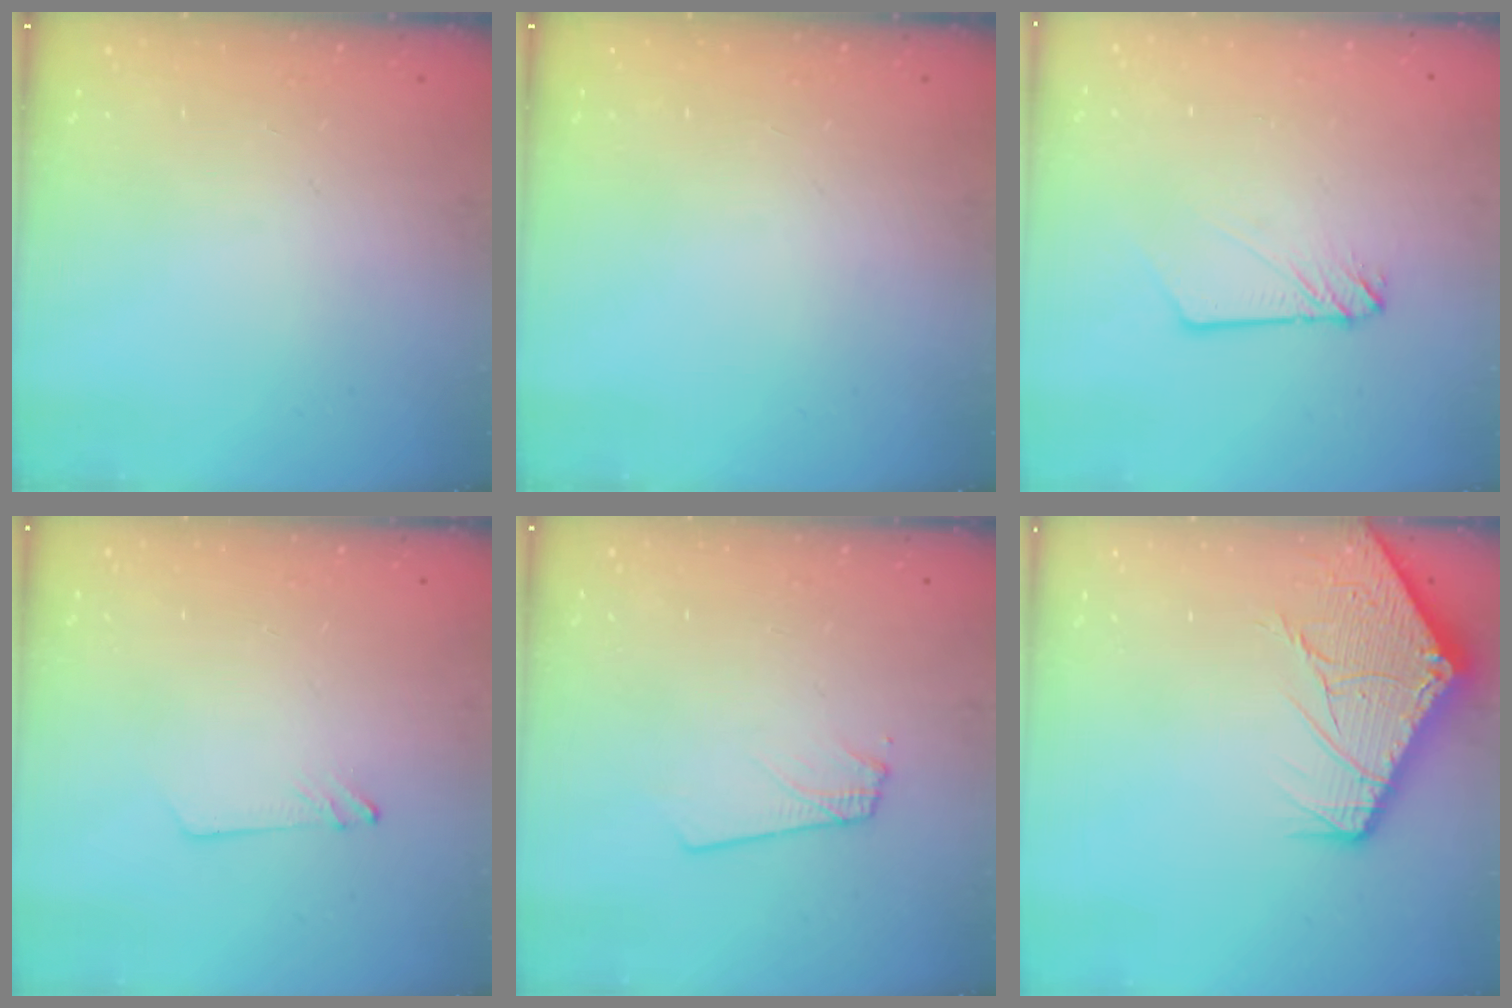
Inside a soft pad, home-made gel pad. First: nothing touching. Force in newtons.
{"total": 0.0}
{"total": 3.3, "press": 3.3, "slide": 0.3}
{"total": 1.3, "press": 1.3, "slide": 0.1}
{"total": 2.4, "press": 2.4, "slide": 0.3}
{"total": 16.7, "press": 16.7, "slide": 1.1}